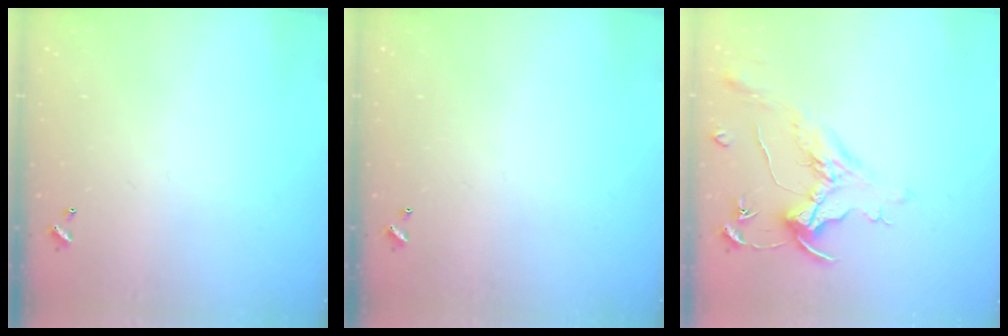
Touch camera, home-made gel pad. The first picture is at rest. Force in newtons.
{"total": 0.0}
{"total": 1.5, "press": 1.3, "slide": 0.7}